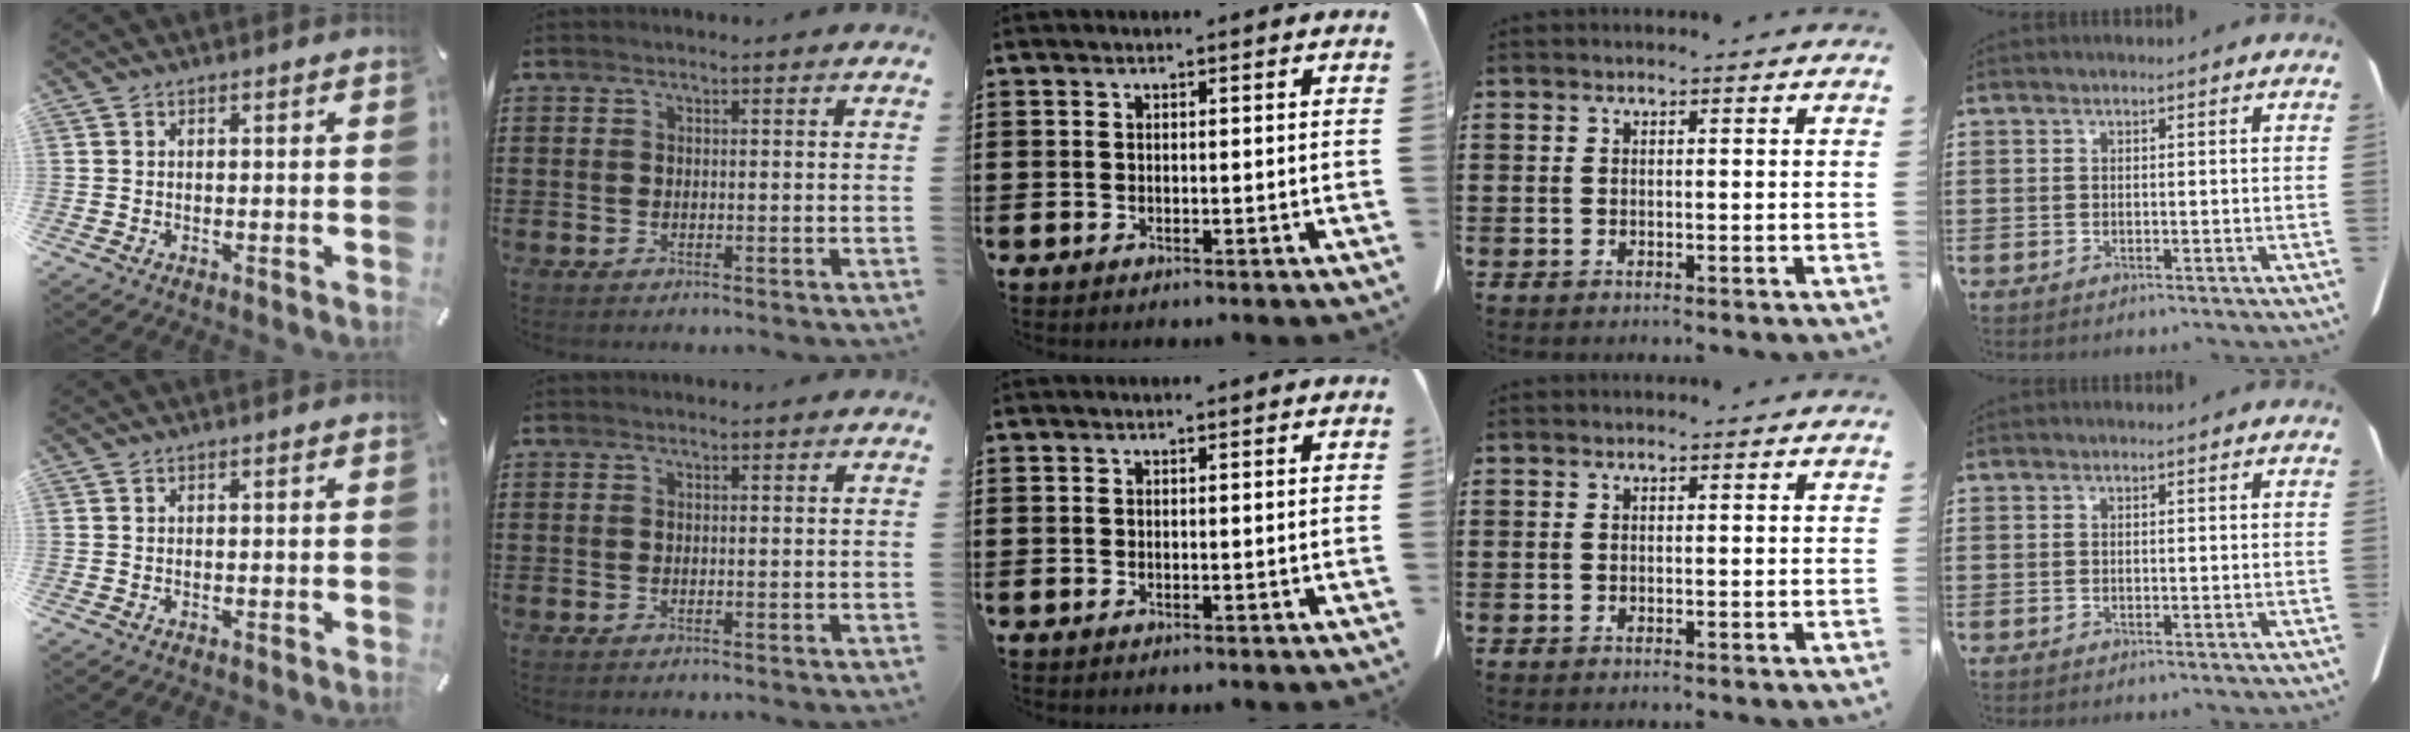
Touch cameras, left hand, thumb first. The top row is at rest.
{}